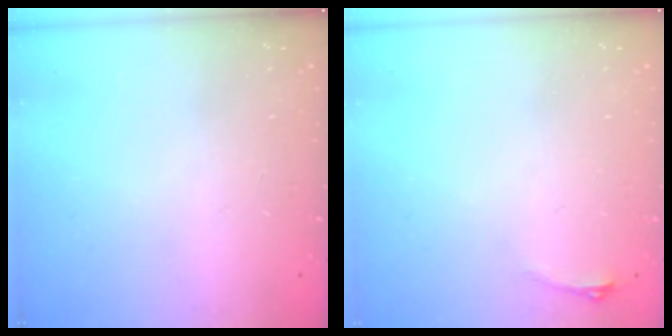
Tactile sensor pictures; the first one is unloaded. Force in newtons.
{"total": 2.9, "press": 2.6, "slide": 1.5}